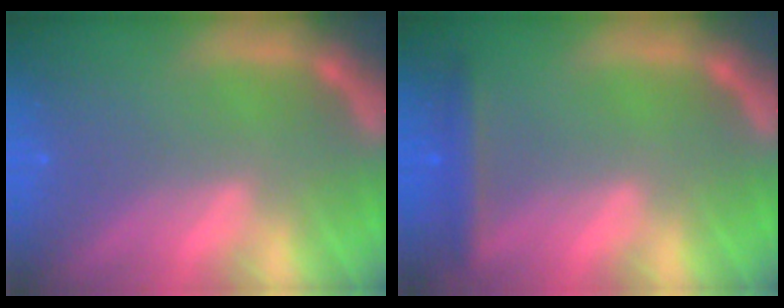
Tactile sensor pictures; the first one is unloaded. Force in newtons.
{"total": 2.4}